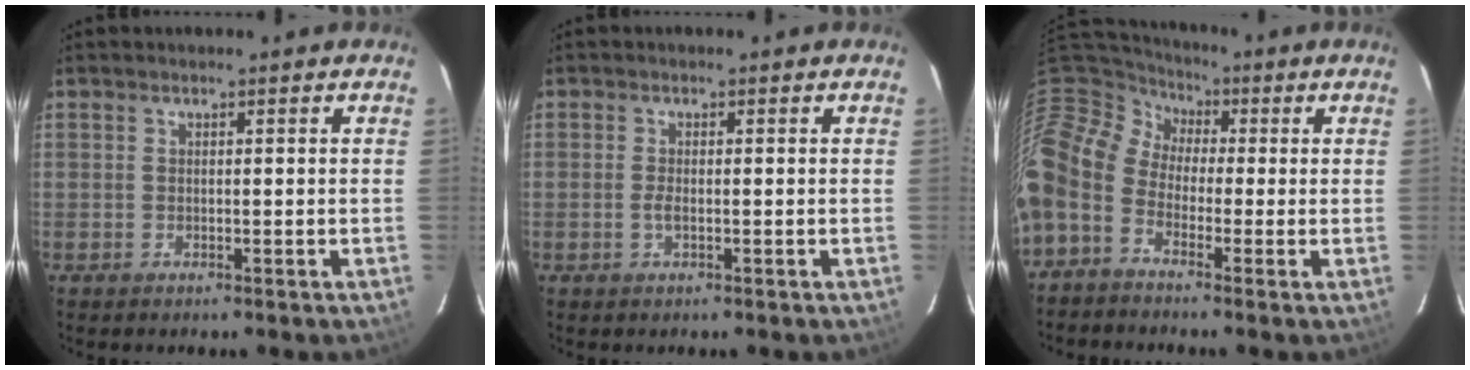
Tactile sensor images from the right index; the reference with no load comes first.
{"total": 1.5, "force": [-0.5, 0.4, 1.4], "torque": [-0.031, -0.001, -0.010]}
{"total": 13.3, "force": [-0.8, 9.2, 9.5], "torque": [-0.186, 0.008, -0.040]}